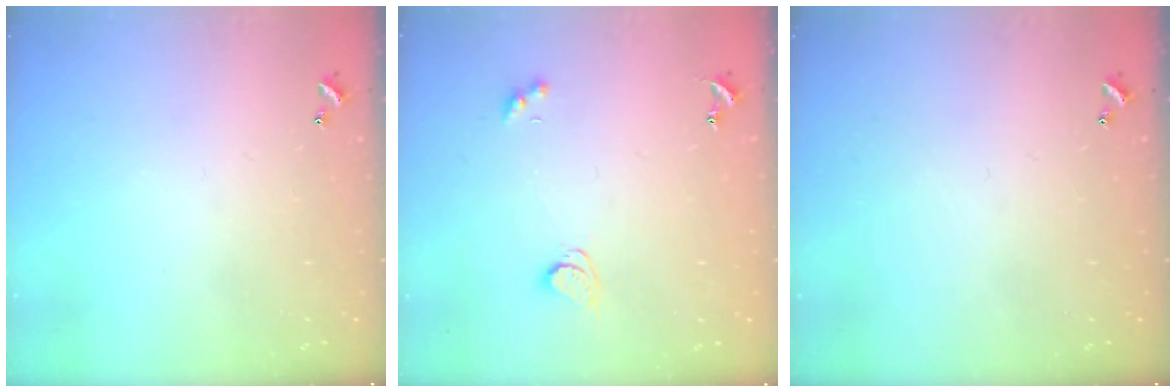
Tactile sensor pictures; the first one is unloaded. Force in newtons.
{"total": 2.4, "press": 2.3, "slide": 0.6}
{"total": 0.0}